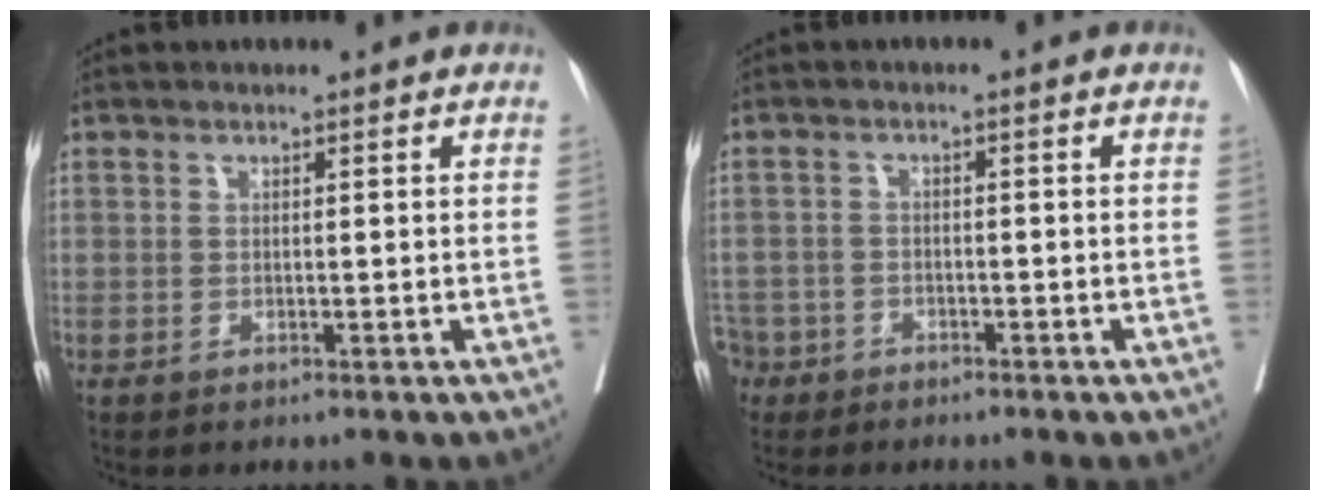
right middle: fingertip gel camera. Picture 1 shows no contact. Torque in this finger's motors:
{"motor_torque": [1.28, -0.85, 1.05, 0.21]}